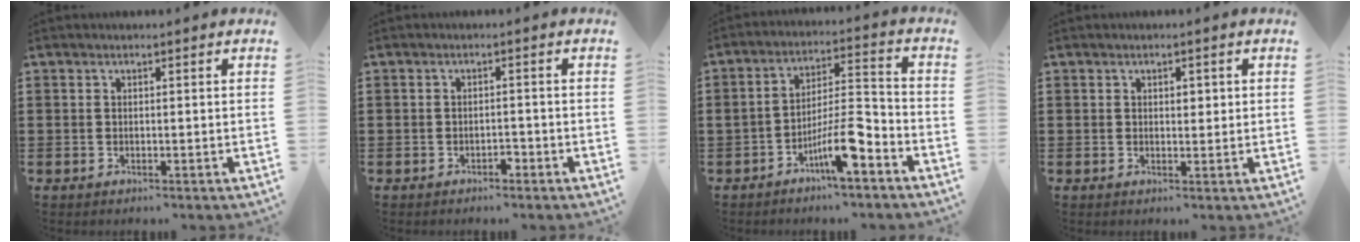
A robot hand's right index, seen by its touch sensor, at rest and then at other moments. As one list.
[{"total": 1.4, "force": [-1.1, 0.5, 0.5], "torque": [-0.015, -0.002, -0.024]}, {"total": 9.1, "force": [-5.3, 2.0, 7.1], "torque": [-0.131, 0.006, -0.097]}, {"total": 1.5, "force": [0.5, 0.9, 1.1], "torque": [-0.014, 0.005, 0.006]}]